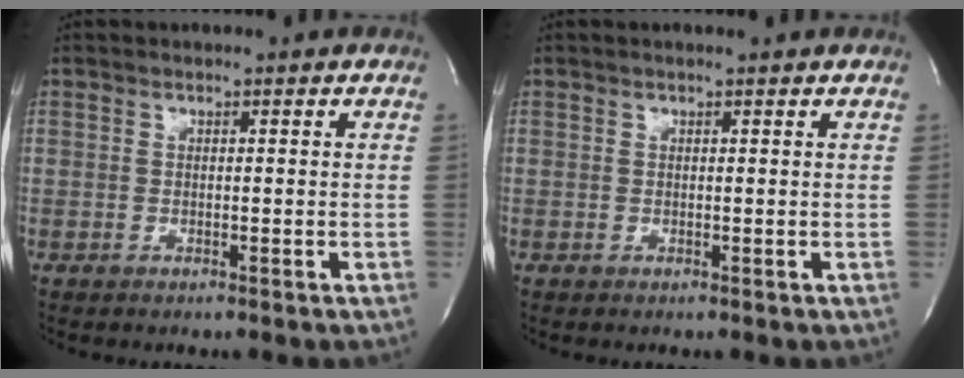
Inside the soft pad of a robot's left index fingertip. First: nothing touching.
{"total": 1.5, "force": [1.4, -0.1, 0.5], "torque": [-0.009, 0.003, 0.014]}